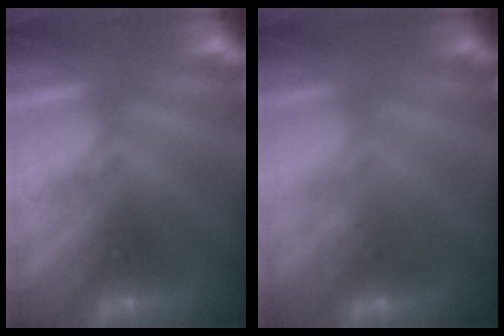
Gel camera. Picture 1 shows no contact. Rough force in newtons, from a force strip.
{"total": 2.8}